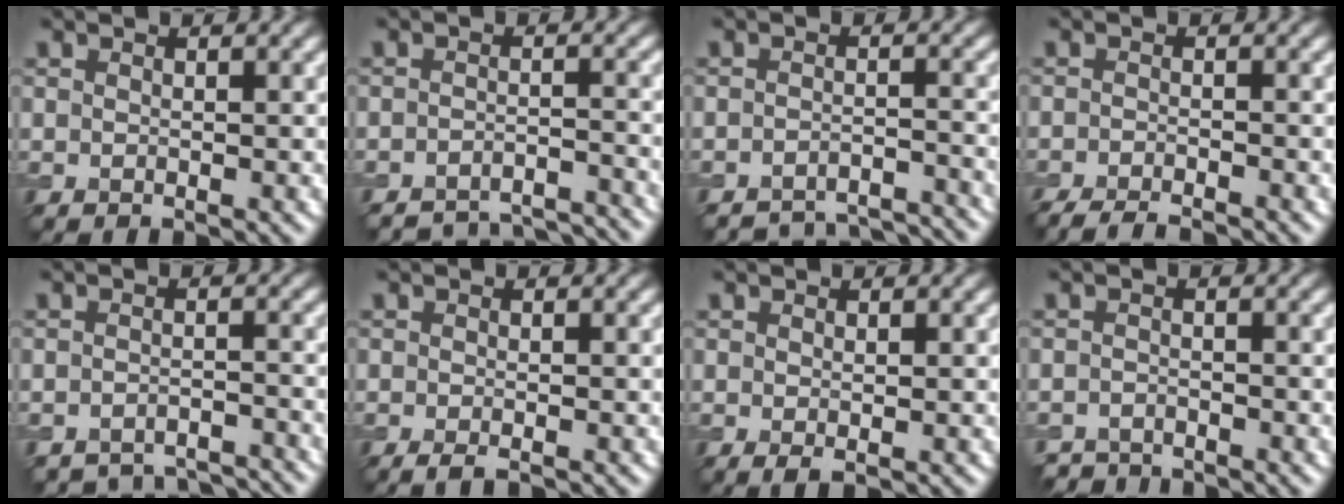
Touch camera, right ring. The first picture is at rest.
{"total": 6.5, "force": [-6.3, 1.2, 1.2], "torque": [-0.013, -0.004, -0.081]}
{"total": 5.7, "force": [-5.6, 0.9, 0.9], "torque": [-0.009, -0.004, -0.075]}
{"total": 3.7, "force": [-3.3, 0.4, 1.5], "torque": [-0.027, -0.007, -0.060]}
{"total": 4.6, "force": [-4.5, 0.7, 0.2], "torque": [-0.002, -0.004, -0.062]}
{"total": 1.4, "force": [-0.9, 0.3, 1.0], "torque": [-0.013, -0.005, -0.018]}
{"total": 0.6, "force": [0.0, 0.1, 0.5], "torque": [-0.010, -0.004, -0.001]}
{"total": 2.1, "force": [-2.1, 0.4, 0.1], "torque": [0.002, -0.001, -0.041]}